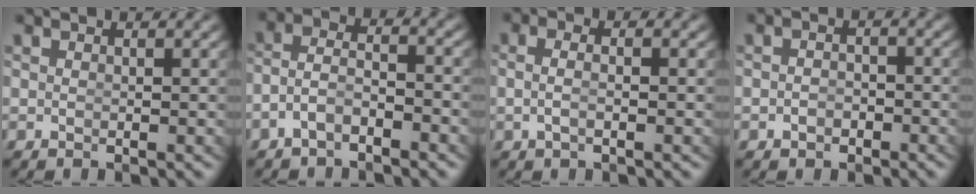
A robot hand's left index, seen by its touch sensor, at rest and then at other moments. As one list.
[{"total": 3.8, "force": [-2.0, 2.3, 2.2], "torque": [-0.050, -0.018, -0.033]}, {"total": 1.8, "force": [-0.7, 0.1, 1.6], "torque": [-0.037, -0.011, -0.006]}, {"total": 1.6, "force": [-1.2, 0.9, 0.5], "torque": [-0.004, -0.009, -0.018]}]